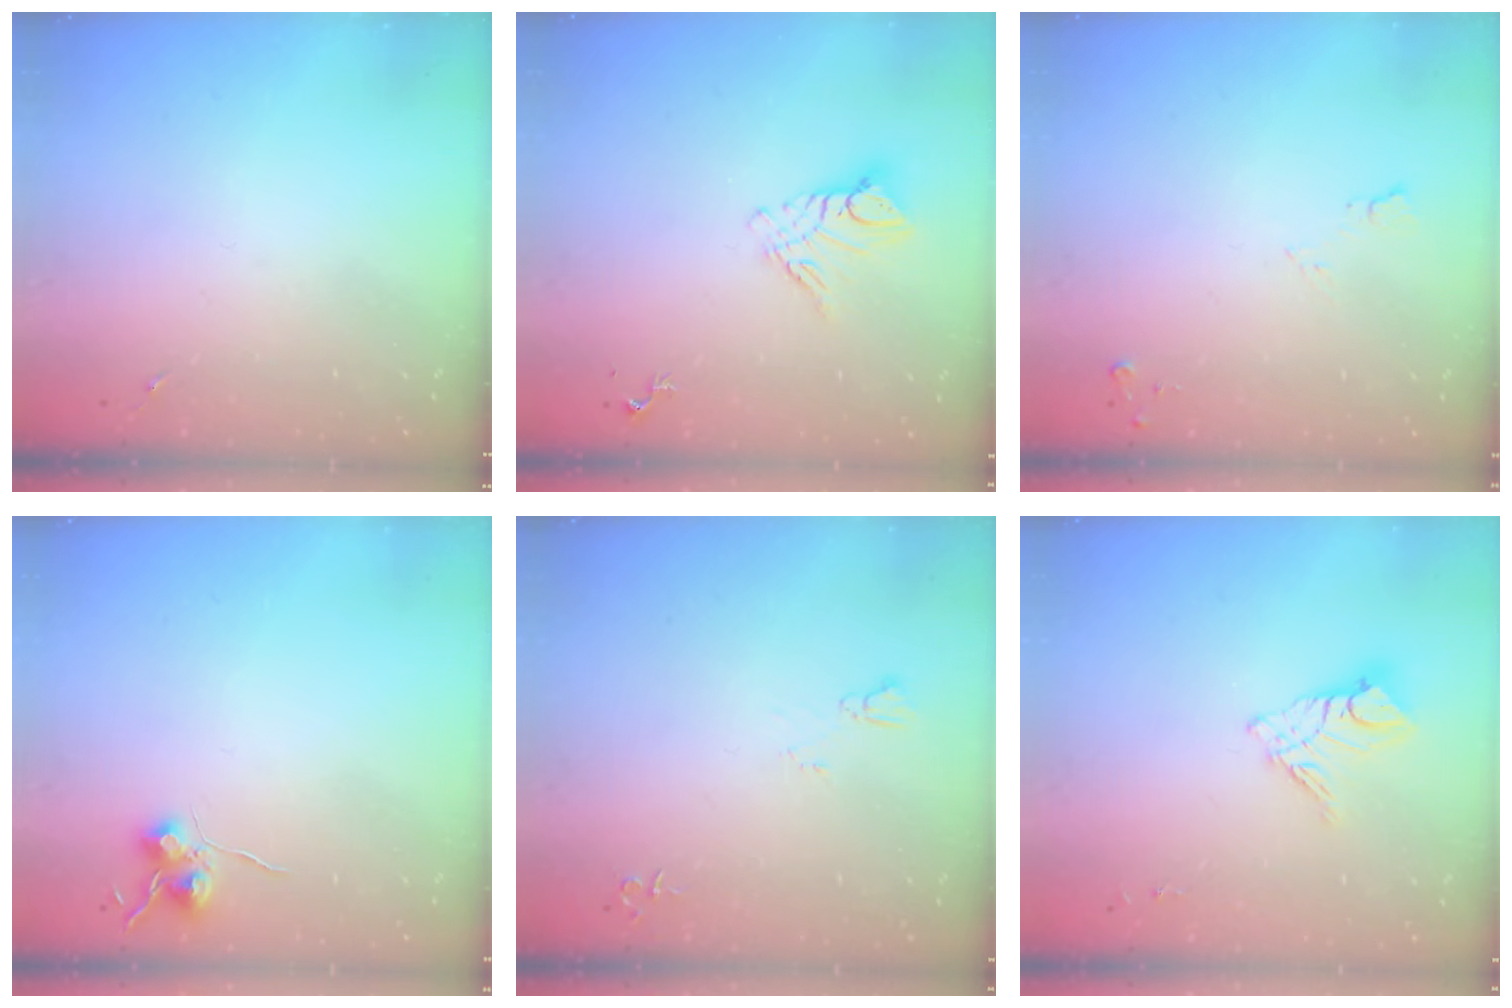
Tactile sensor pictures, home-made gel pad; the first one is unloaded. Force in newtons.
{"total": 9.8, "press": 9.7, "slide": 0.8}
{"total": 5.7, "press": 5.6, "slide": 0.7}
{"total": 6.9, "press": 6.9, "slide": 0.6}
{"total": 4.9, "press": 4.9, "slide": 0.6}
{"total": 11.3, "press": 11.3, "slide": 1.1}